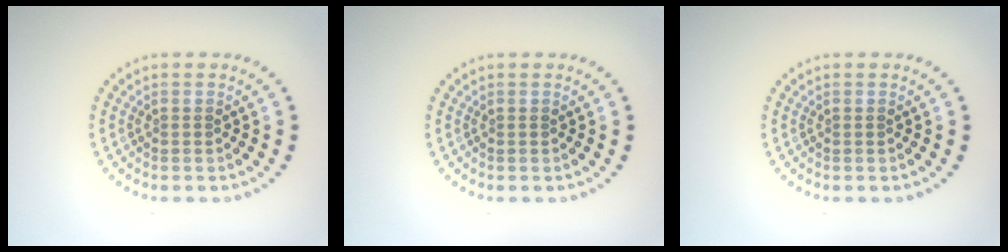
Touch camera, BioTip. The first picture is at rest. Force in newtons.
{"total": 0.0}
{"total": 0.0}